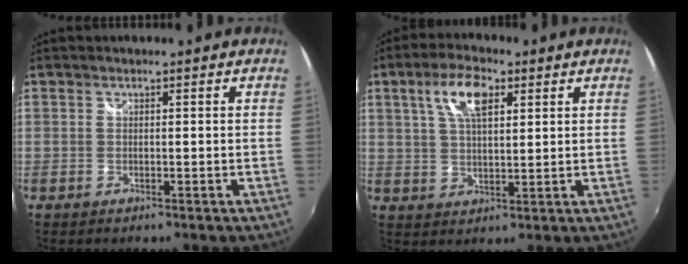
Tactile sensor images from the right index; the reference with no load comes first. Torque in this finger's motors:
{"motor_torque": [0.29, 0.17, 0.33, 0.09]}